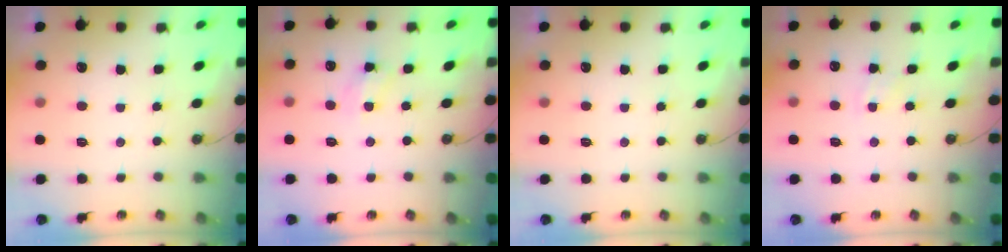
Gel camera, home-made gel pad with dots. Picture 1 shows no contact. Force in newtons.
{"total": 4.9, "press": 4.9, "slide": 0.3}
{"total": 0.0}
{"total": 3.0, "press": 2.9, "slide": 0.4}